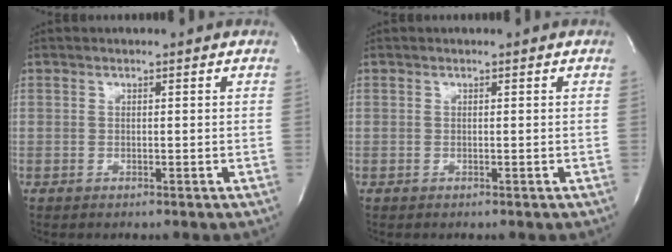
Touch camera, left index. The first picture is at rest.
{"total": 0.0}